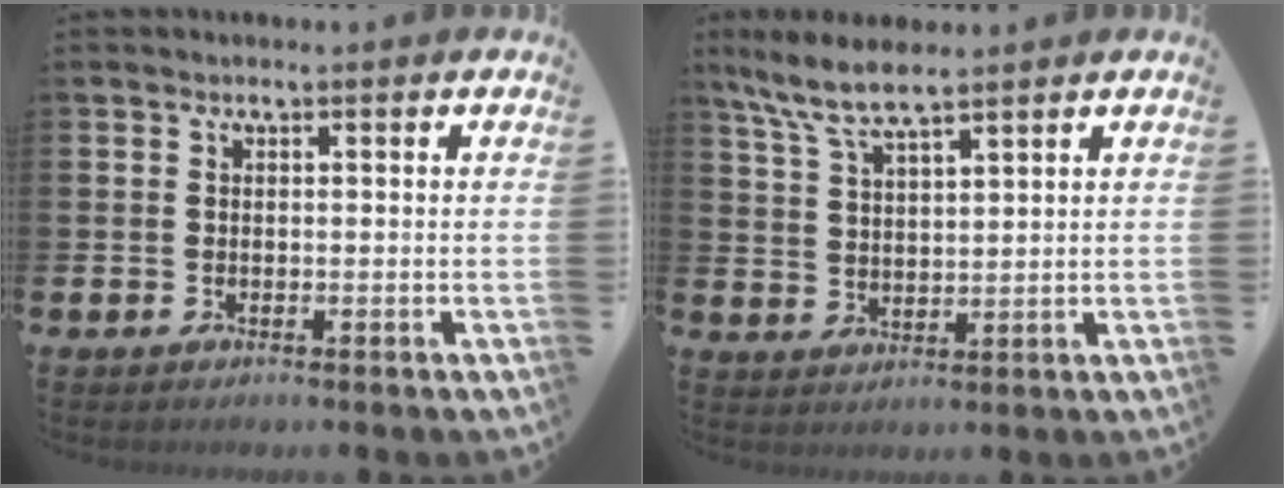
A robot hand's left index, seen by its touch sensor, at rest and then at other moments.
{"total": 6.9, "force": [6.0, 1.0, 3.3], "torque": [-0.086, -0.014, 0.109]}